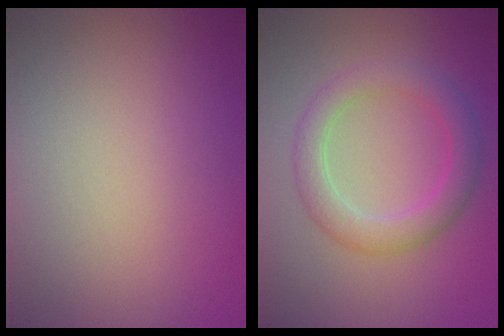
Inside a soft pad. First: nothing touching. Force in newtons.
{"total": 3.9, "press": 3.9, "slide": 0.1}